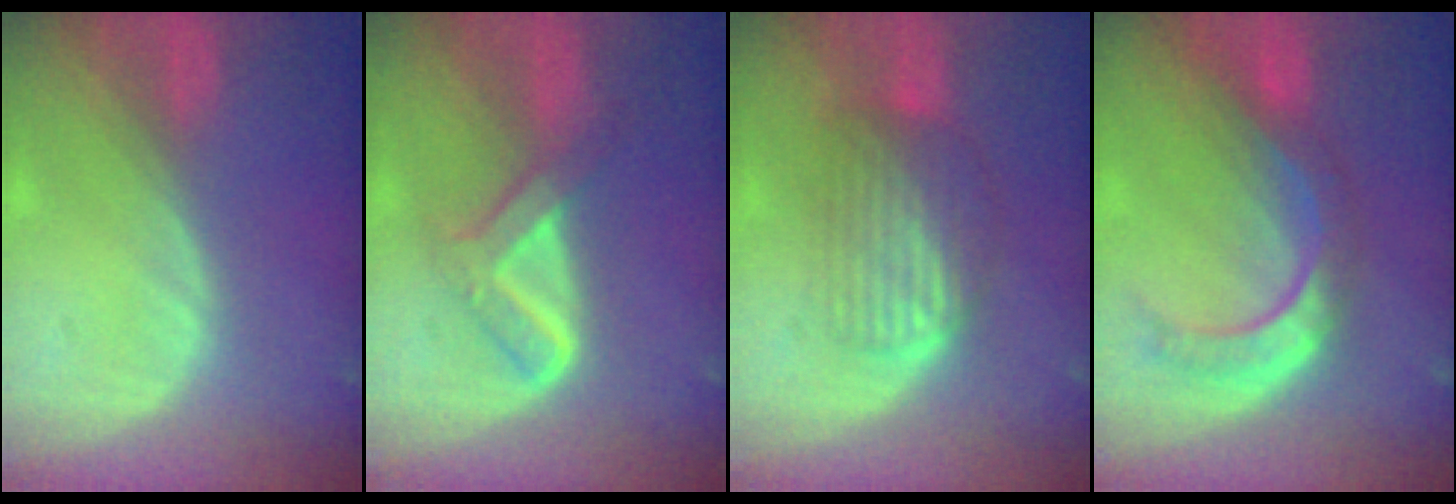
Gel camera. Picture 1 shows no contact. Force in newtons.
{"total": 5.2, "press": 5.2, "slide": 0.5}
{"total": 6.8, "press": 6.5, "slide": 1.9}
{"total": 7.9, "press": 7.2, "slide": 3.3}